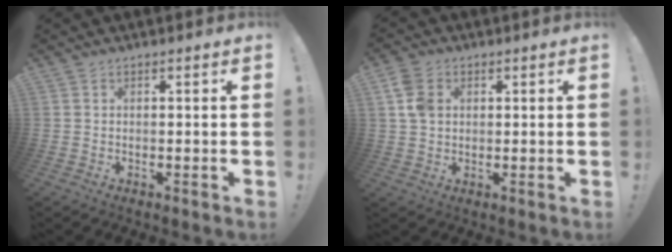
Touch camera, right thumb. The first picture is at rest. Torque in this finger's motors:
{"motor_torque": [0.19, -0.07, 0.05, 0.38, 0.02]}